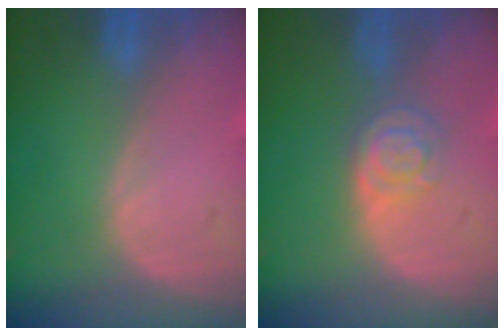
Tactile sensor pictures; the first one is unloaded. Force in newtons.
{"total": 4.3, "press": 3.9, "slide": 1.9}